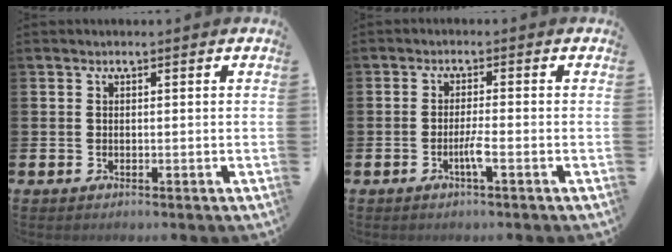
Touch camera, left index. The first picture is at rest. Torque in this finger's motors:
{"motor_torque": [0.40, 0.42, 0.00, 0.06]}